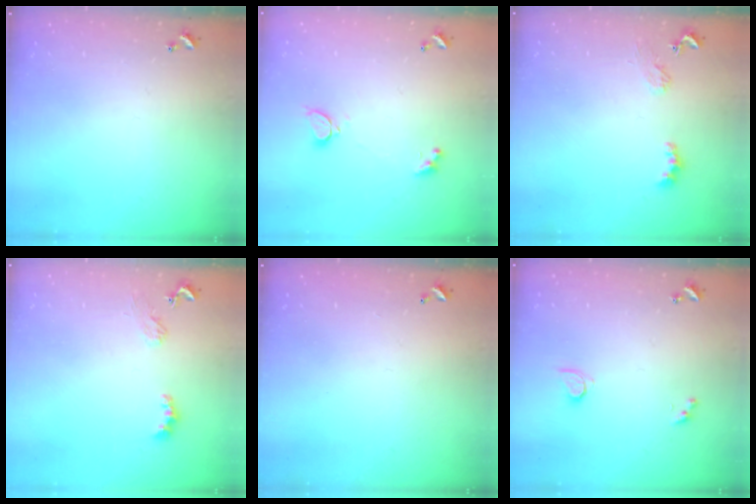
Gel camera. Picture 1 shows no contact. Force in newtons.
{"total": 2.3, "press": 2.2, "slide": 0.7}
{"total": 2.4, "press": 2.3, "slide": 0.5}
{"total": 2.4, "press": 2.3, "slide": 0.5}
{"total": 2.9, "press": 2.9, "slide": 0.1}
{"total": 2.6, "press": 2.6, "slide": 0.3}